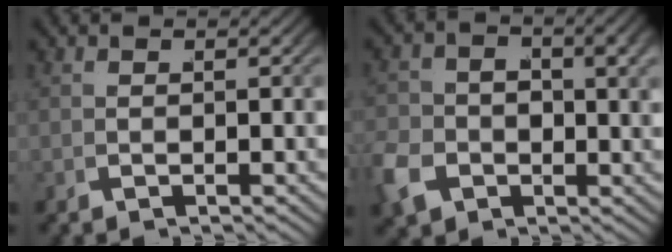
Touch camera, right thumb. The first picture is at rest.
{"total": 5.0, "force": [-1.3, 4.0, 2.7], "torque": [-0.059, -0.022, -0.009]}